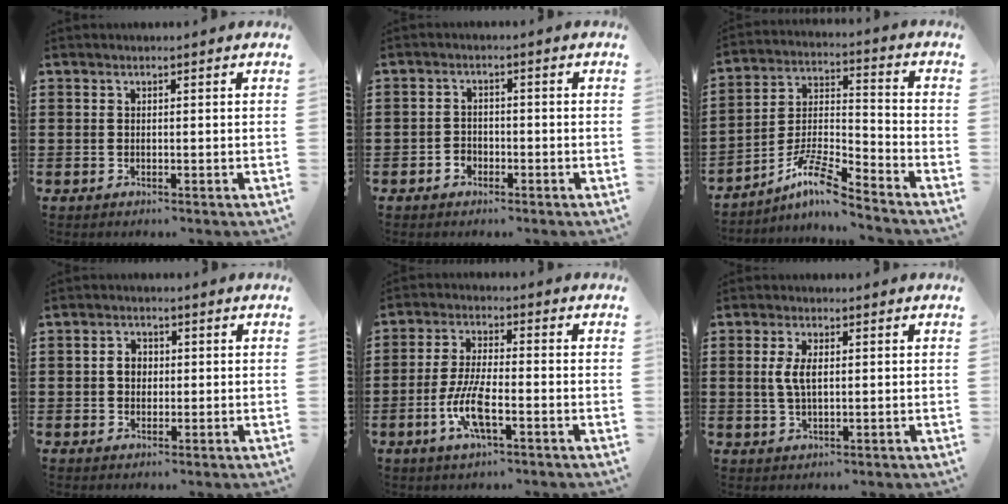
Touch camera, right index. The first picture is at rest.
{"total": 1.9, "force": [-1.4, 1.3, 0.3], "torque": [-0.010, 0.002, -0.031]}
{"total": 9.3, "force": [-7.3, 1.2, 5.6], "torque": [-0.121, 0.001, -0.144]}
{"total": 2.7, "force": [0.1, 2.1, 1.6], "torque": [-0.035, 0.010, 0.000]}
{"total": 7.3, "force": [-2.8, 2.1, 6.5], "torque": [-0.147, -0.014, -0.055]}
{"total": 4.0, "force": [0.5, 1.8, 3.5], "torque": [-0.080, 0.006, 0.005]}